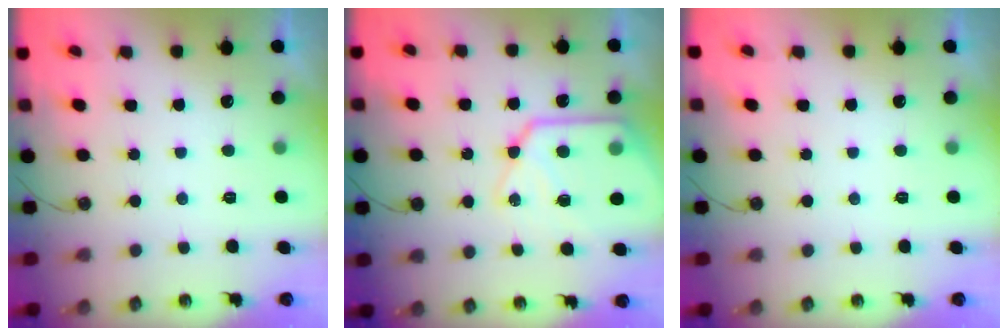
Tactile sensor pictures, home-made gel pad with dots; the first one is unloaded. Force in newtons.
{"total": 16.4, "press": 16.3, "slide": 1.5}
{"total": 0.0}